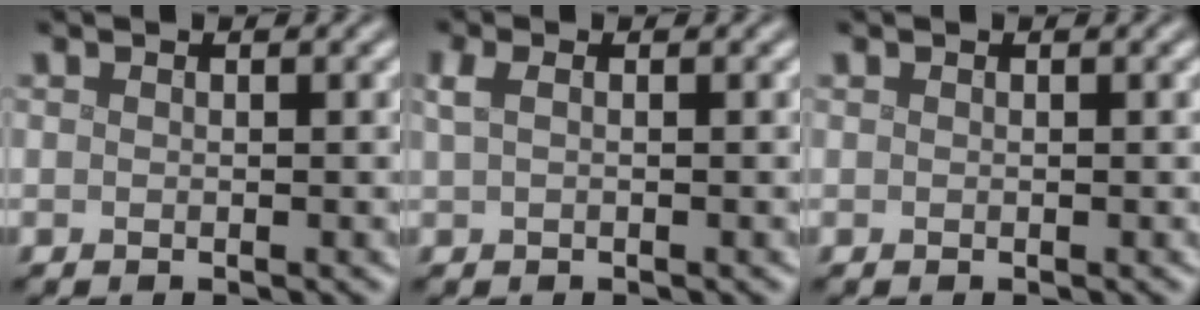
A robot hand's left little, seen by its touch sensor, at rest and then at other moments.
{"total": 1.4, "force": [0.5, 0.5, 1.2], "torque": [-0.030, 0.007, 0.008]}
{"total": 0.0}